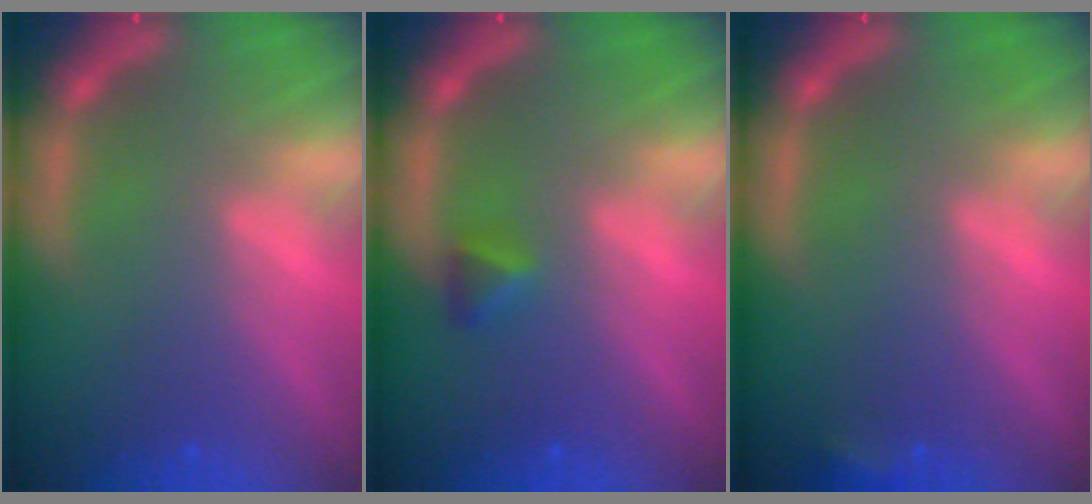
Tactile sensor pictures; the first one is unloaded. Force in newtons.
{"total": 1.4}
{"total": 1.4}